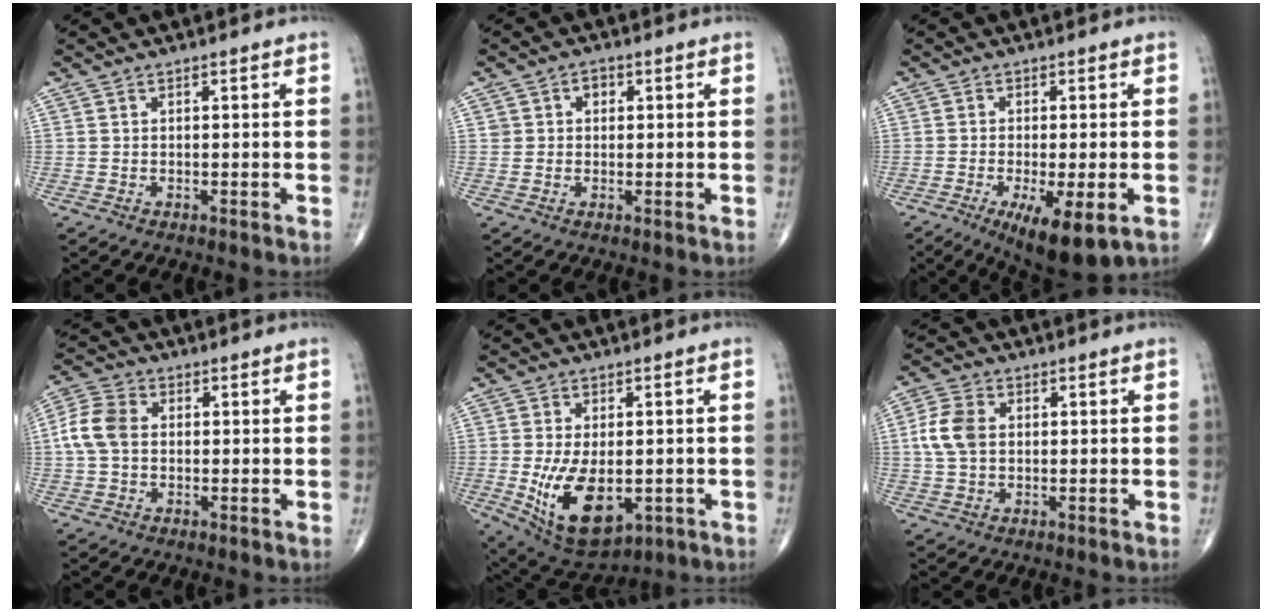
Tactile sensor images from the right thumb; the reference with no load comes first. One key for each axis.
{"total": 2.6, "fx": 0.7, "fy": 2.2, "fz": 1.2, "tx": -0.002, "ty": 0.002, "tz": 0.008}
{"total": 10.4, "fx": -4.3, "fy": 3.0, "fz": 9.0, "tx": -0.143, "ty": -0.018, "tz": -0.062}
{"total": 7.2, "fx": 0.2, "fy": 5.2, "fz": 5.0, "tx": -0.109, "ty": 0.019, "tz": -0.003}
{"total": 13.6, "fx": -2.9, "fy": 7.4, "fz": 11.0, "tx": -0.180, "ty": -0.009, "tz": -0.023}
{"total": 6.6, "fx": 0.7, "fy": 4.6, "fz": 4.7, "tx": -0.101, "ty": 0.009, "tz": 0.010}